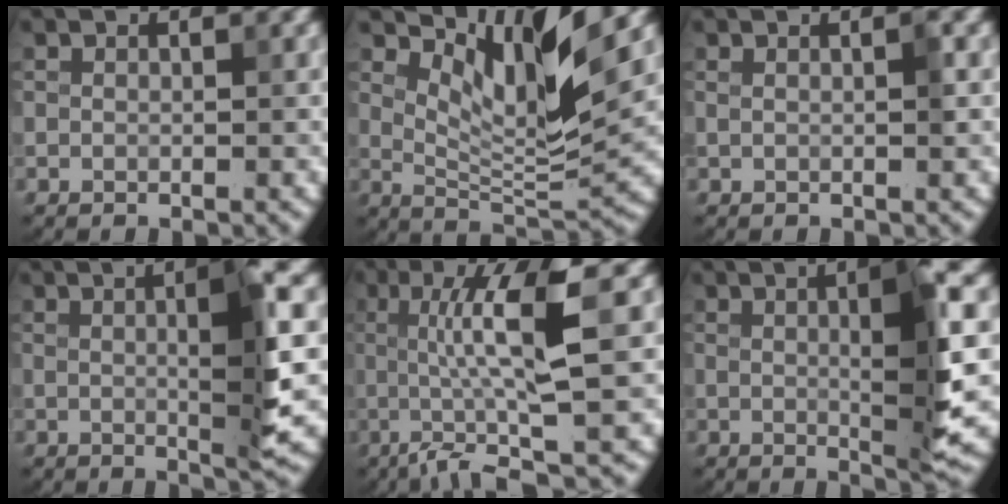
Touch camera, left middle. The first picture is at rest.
{"total": 6.9, "force": [4.1, 1.8, 5.3], "torque": [-0.099, -0.011, 0.076]}
{"total": 1.1, "force": [0.3, 0.2, 1.0], "torque": [-0.014, 0.002, 0.001]}
{"total": 6.3, "force": [0.7, 0.8, 6.2], "torque": [-0.089, 0.005, 0.012]}
{"total": 7.2, "force": [-0.2, 1.1, 7.1], "torque": [-0.120, 0.004, -0.009]}
{"total": 7.2, "force": [0.8, 1.0, 7.1], "torque": [-0.100, 0.001, 0.015]}